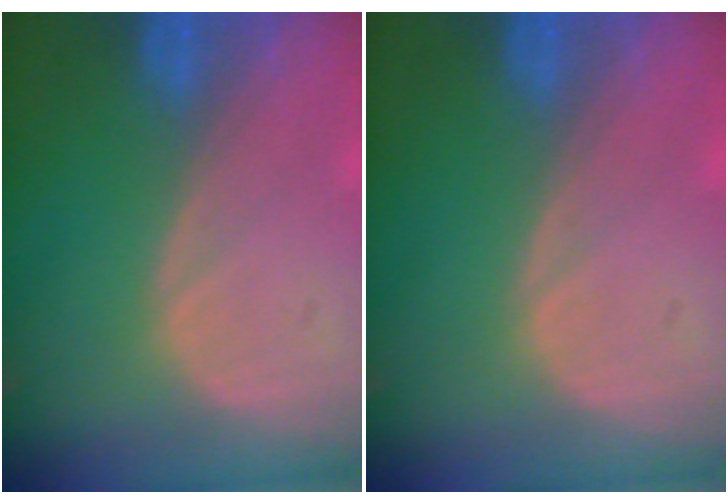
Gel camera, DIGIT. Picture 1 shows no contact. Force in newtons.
{"total": 0.0}